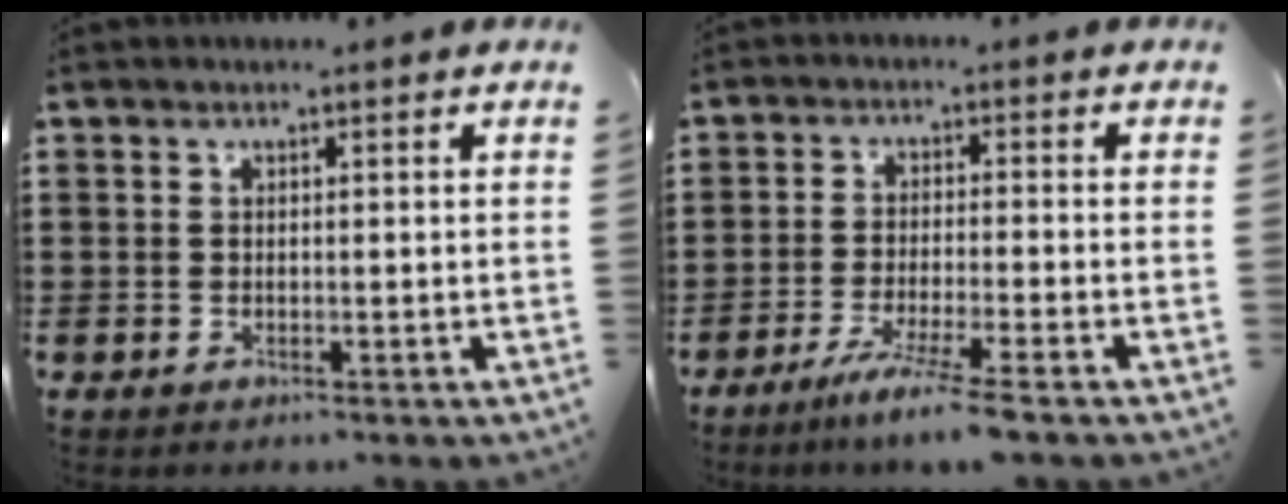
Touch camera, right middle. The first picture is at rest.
{"total": 5.6, "force": [-4.4, -0.5, 3.3], "torque": [-0.064, -0.017, -0.082]}